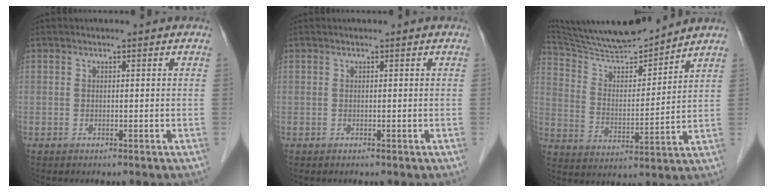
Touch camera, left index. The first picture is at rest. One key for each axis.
{"total": 0.0}
{"total": 14.4, "fx": 13.6, "fy": 0.5, "fz": 4.5, "tx": -0.086, "ty": -0.001, "tz": 0.245}